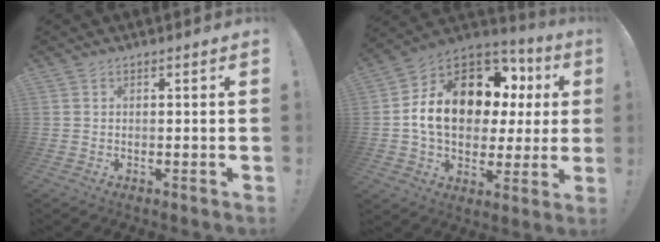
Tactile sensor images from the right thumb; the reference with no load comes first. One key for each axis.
{"total": 18.1, "fx": 4.4, "fy": 12.5, "fz": 12.3, "tx": -0.196, "ty": -0.011, "tz": 0.095}